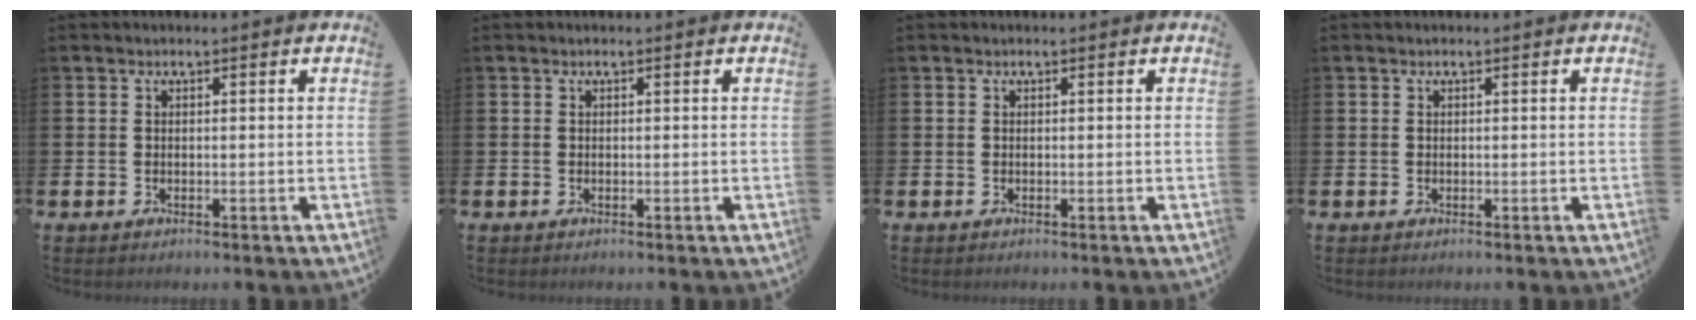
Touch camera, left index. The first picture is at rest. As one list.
[{"total": 0.0}, {"total": 0.0}, {"total": 0.0}]